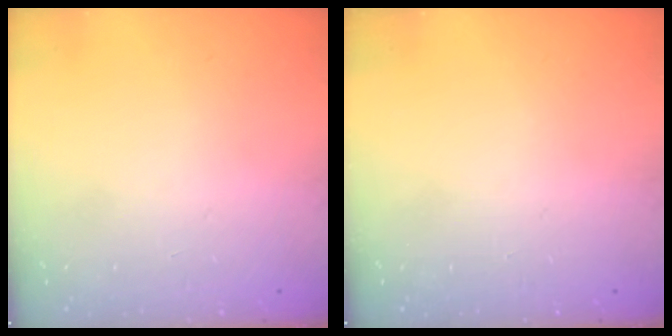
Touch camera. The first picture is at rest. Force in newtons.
{"total": 0.0}